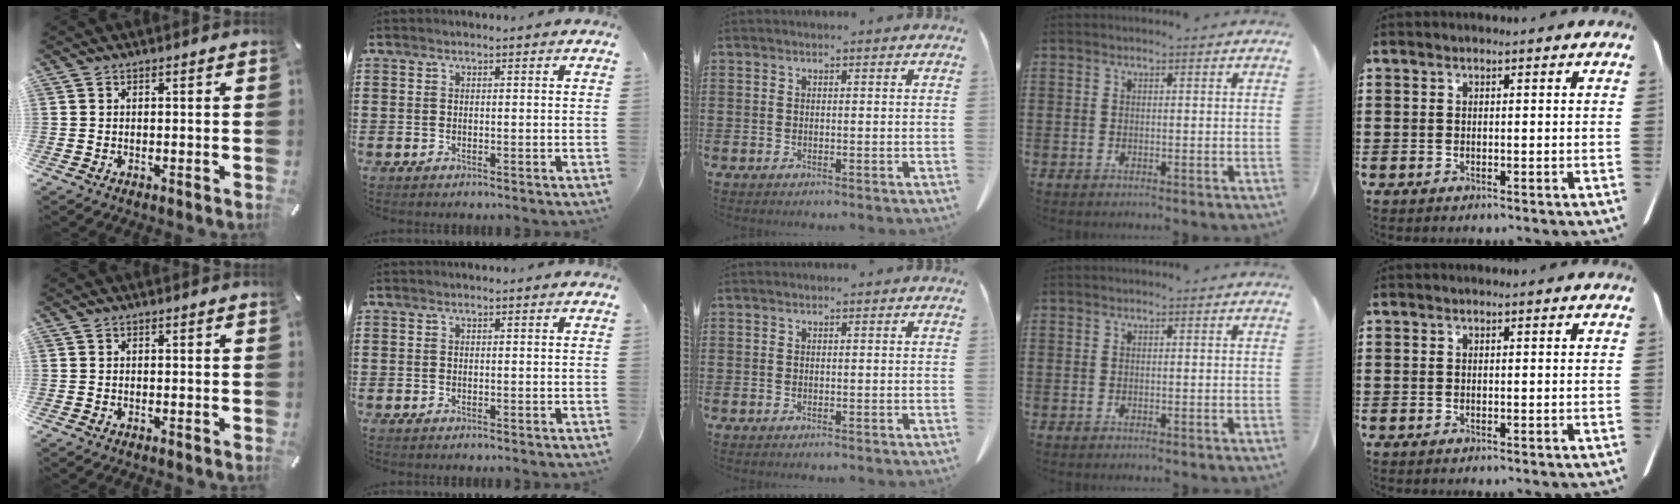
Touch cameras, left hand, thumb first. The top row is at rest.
{}